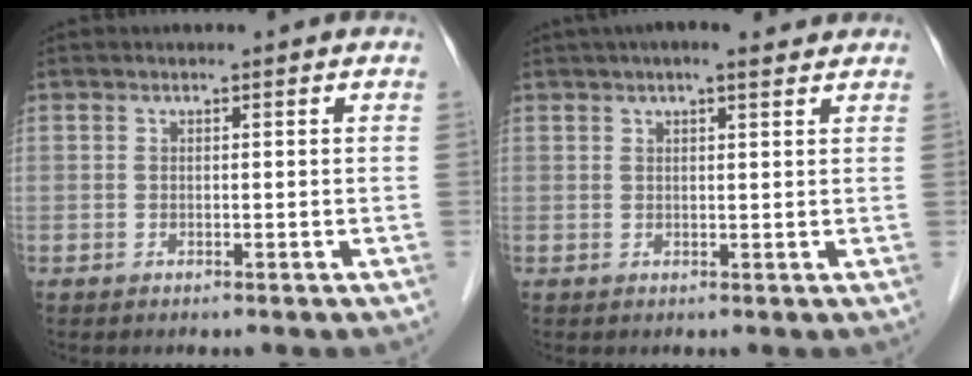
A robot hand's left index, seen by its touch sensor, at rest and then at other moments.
{"total": 6.2, "force": [4.8, 1.4, 3.7], "torque": [-0.057, 0.031, 0.068]}